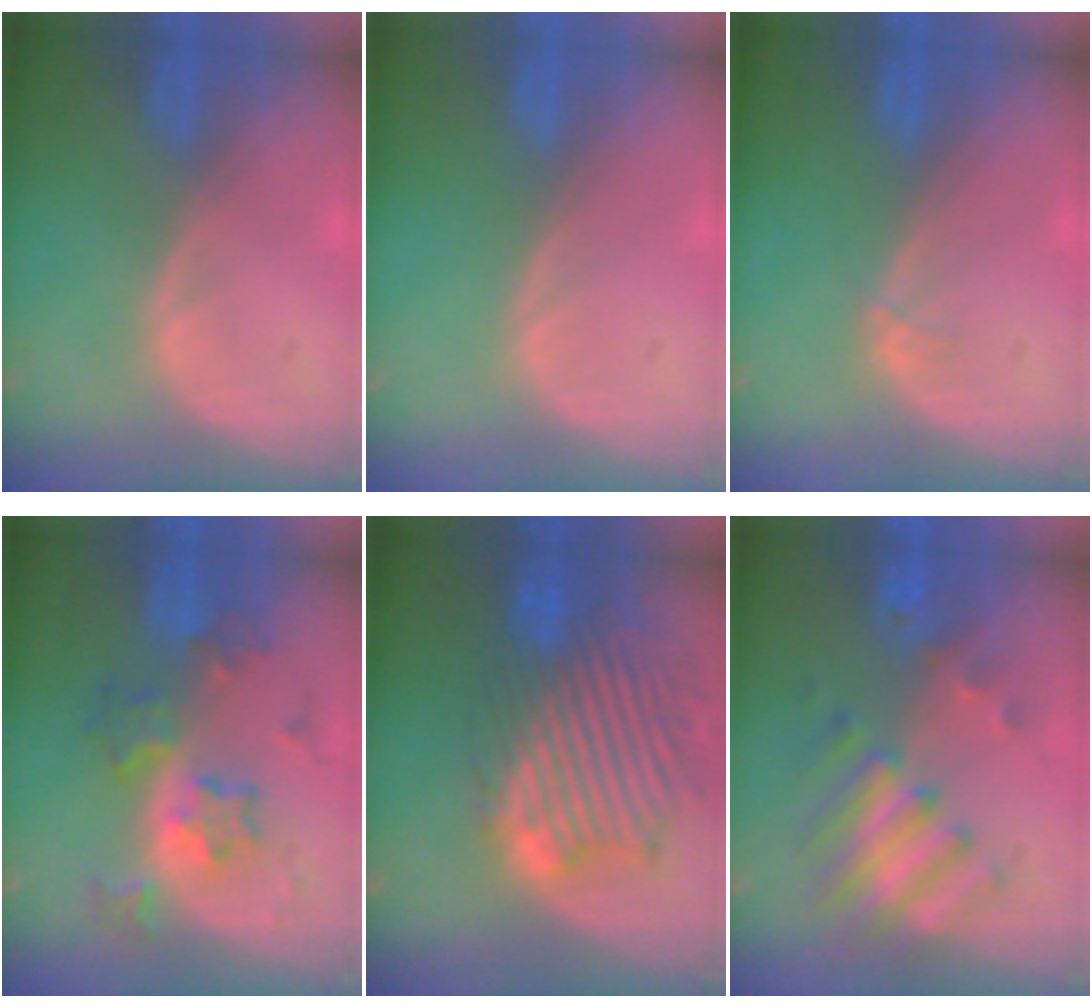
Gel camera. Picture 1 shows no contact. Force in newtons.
{"total": 0.0}
{"total": 0.5, "press": 0.5, "slide": 0.1}
{"total": 6.5, "press": 6.5, "slide": 0.2}
{"total": 13.7, "press": 11.7, "slide": 7.2}
{"total": 8.3, "press": 7.2, "slide": 4.0}